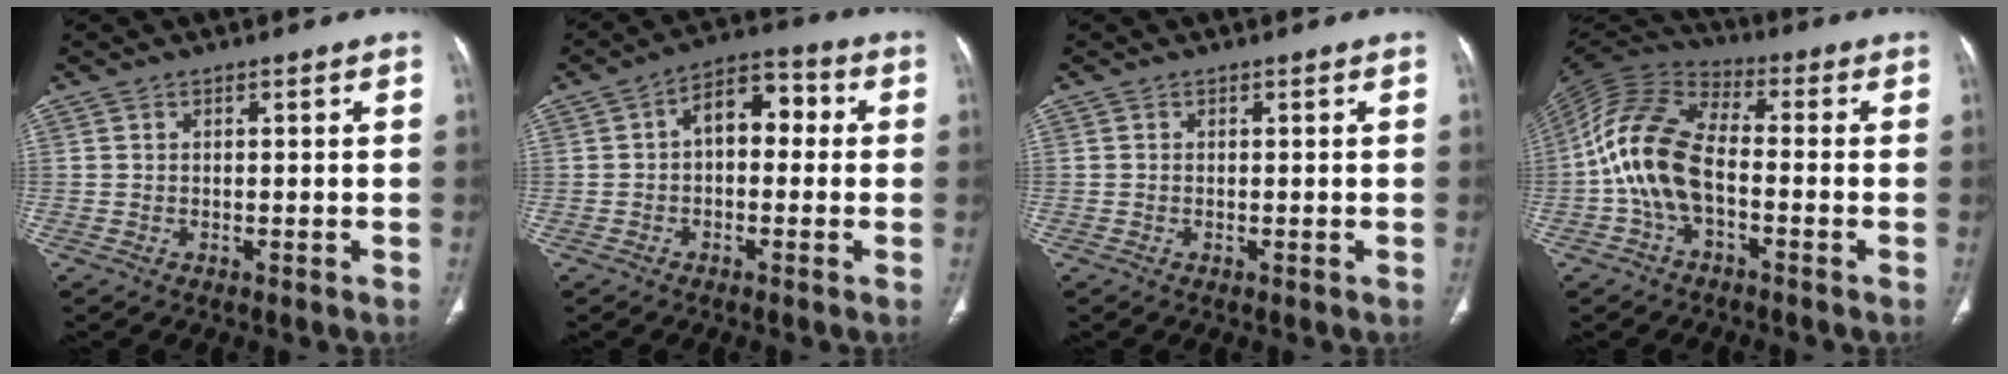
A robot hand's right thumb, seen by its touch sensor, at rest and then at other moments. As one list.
[{"total": 8.2, "force": [0.4, 5.3, 6.3], "torque": [-0.066, 0.033, -0.006]}, {"total": 0.0}, {"total": 13.7, "force": [-2.7, 7.3, 11.3], "torque": [-0.231, 0.035, -0.061]}]